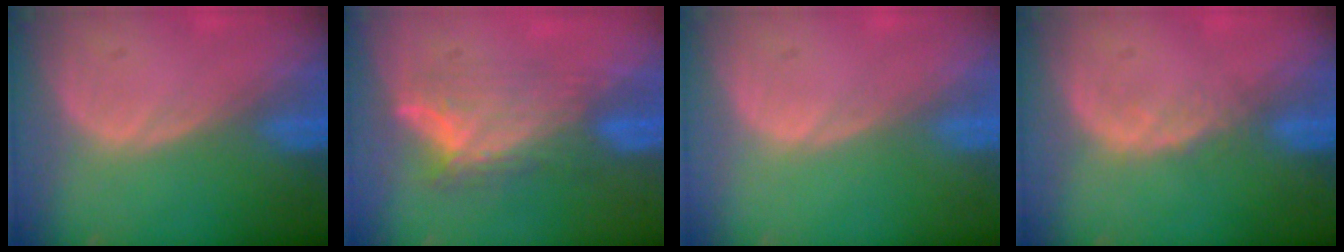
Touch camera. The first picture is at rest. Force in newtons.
{"total": 7.9, "press": 6.8, "slide": 4.0}
{"total": 0.0}
{"total": 1.4, "press": 1.4, "slide": 0.2}